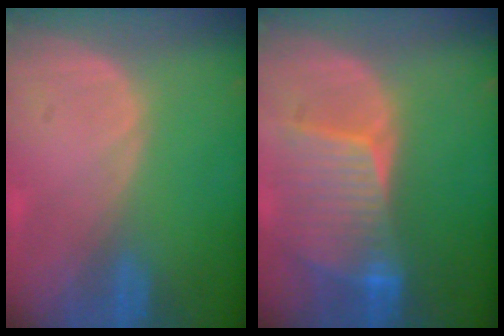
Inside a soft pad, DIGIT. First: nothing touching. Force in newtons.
{"total": 8.3, "press": 7.7, "slide": 3.2}